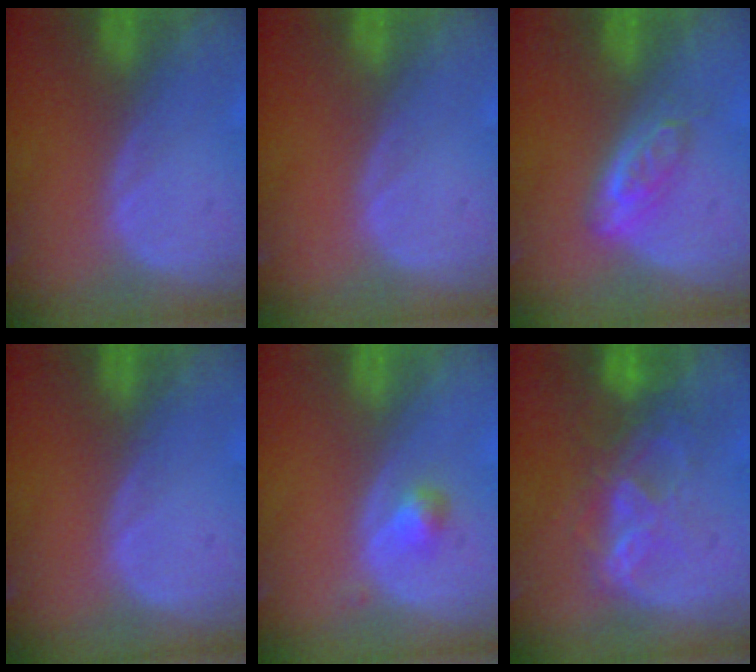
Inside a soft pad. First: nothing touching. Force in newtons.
{"total": 0.0}
{"total": 4.7, "press": 4.3, "slide": 1.9}
{"total": 0.0}
{"total": 2.0, "press": 2.0, "slide": 0.2}
{"total": 6.9, "press": 6.6, "slide": 1.9}